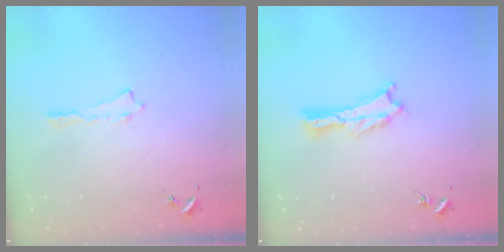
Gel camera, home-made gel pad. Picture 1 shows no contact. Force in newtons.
{"total": 0.7, "press": 0.7, "slide": 0.2}